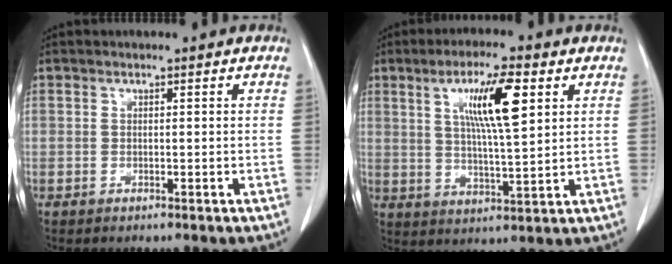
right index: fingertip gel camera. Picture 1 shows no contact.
{"total": 10.2, "force": [3.8, 1.2, 9.4], "torque": [-0.165, 0.005, 0.066]}